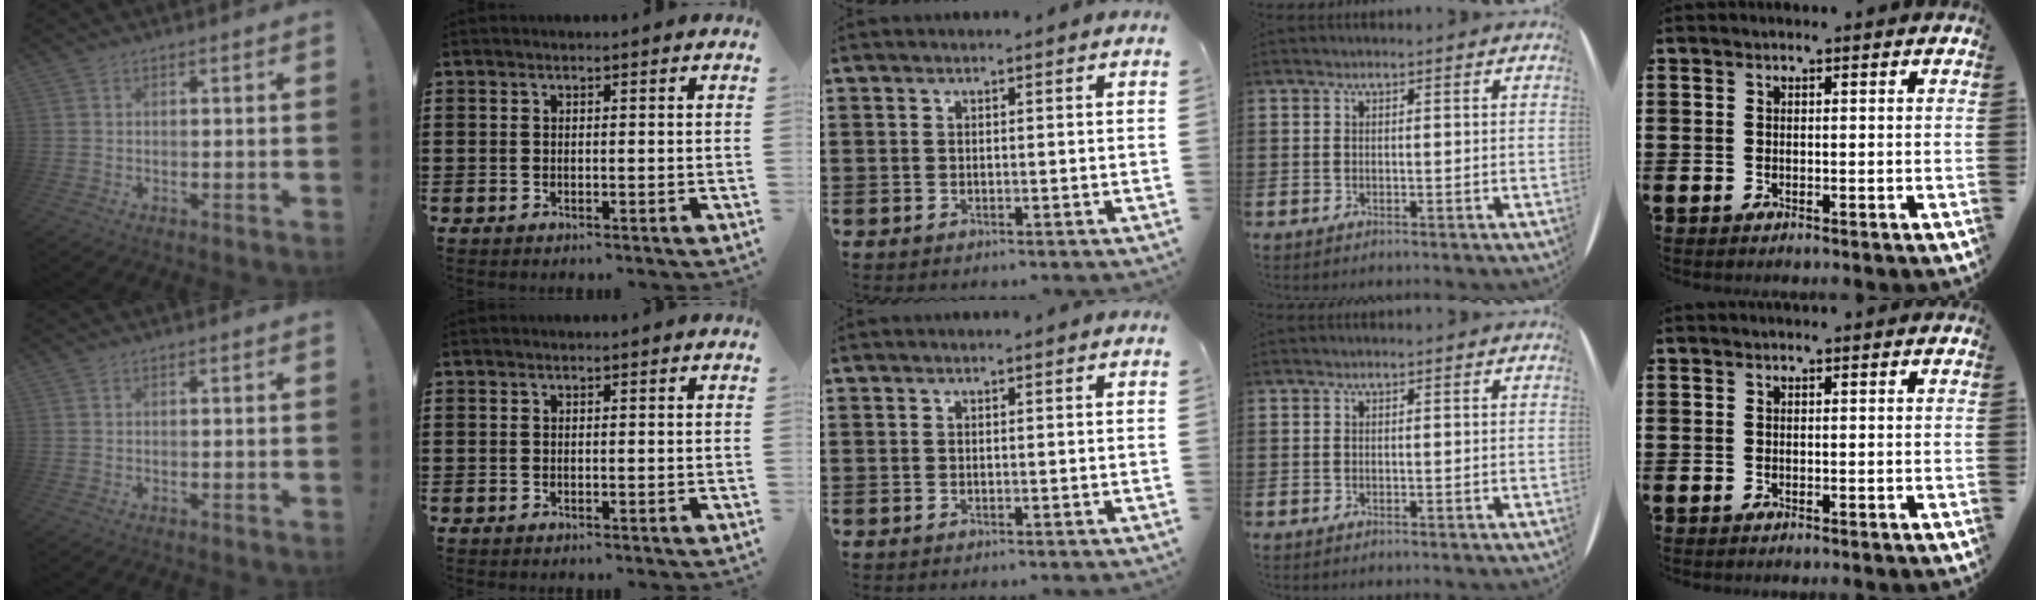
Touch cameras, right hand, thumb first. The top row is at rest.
{}